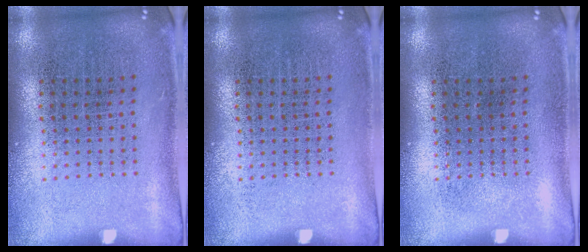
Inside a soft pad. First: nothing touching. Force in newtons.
{"total": 0.0}
{"total": 0.0}